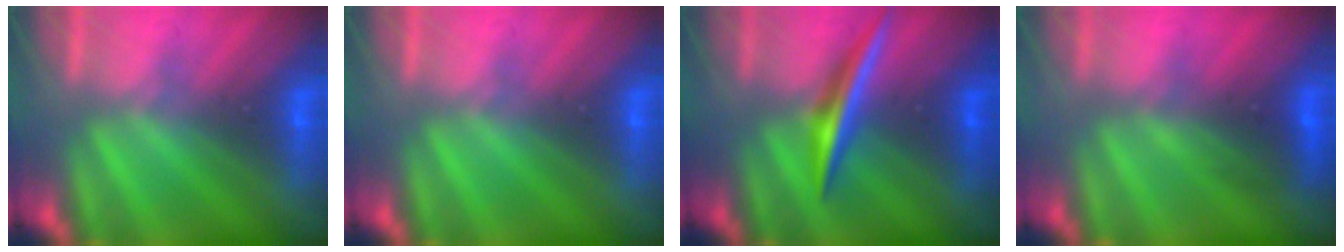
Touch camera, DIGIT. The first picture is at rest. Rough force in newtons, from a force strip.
{"total": 0.0}
{"total": 1.9}
{"total": 2.8}